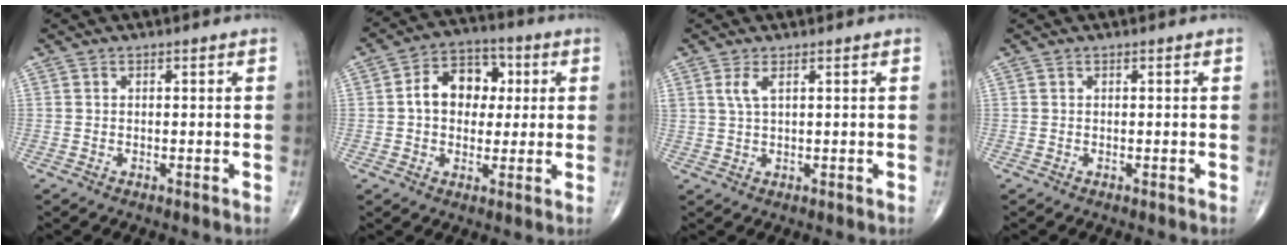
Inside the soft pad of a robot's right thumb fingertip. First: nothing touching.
{"total": 10.9, "force": [1.4, 8.1, 7.2], "torque": [-0.078, 0.021, 0.015]}
{"total": 2.6, "force": [1.2, 0.8, 2.1], "torque": [-0.051, 0.000, 0.031]}
{"total": 0.0}